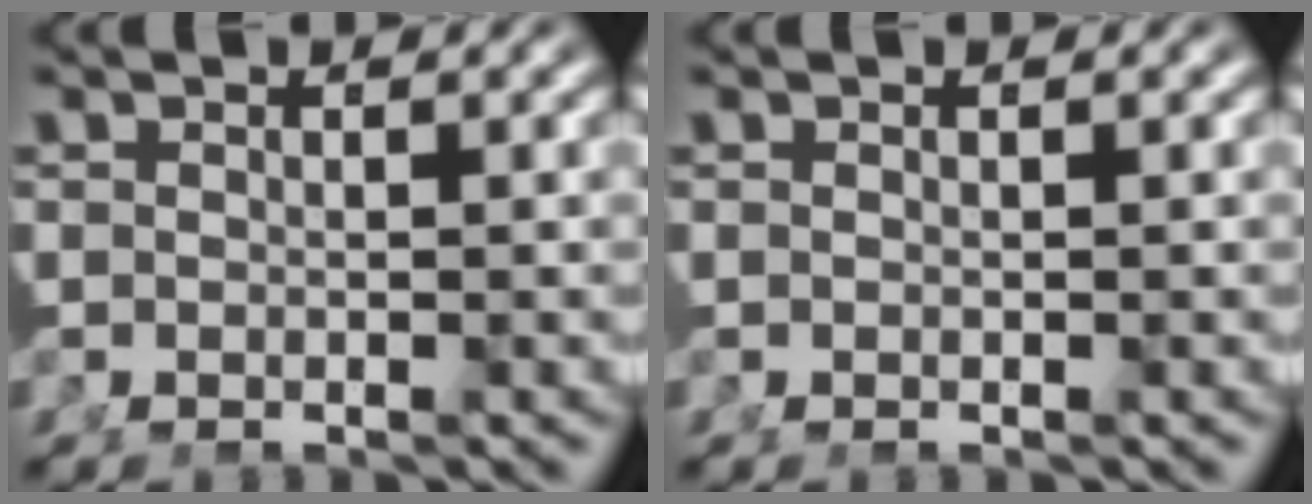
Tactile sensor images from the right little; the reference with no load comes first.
{"total": 0.0}